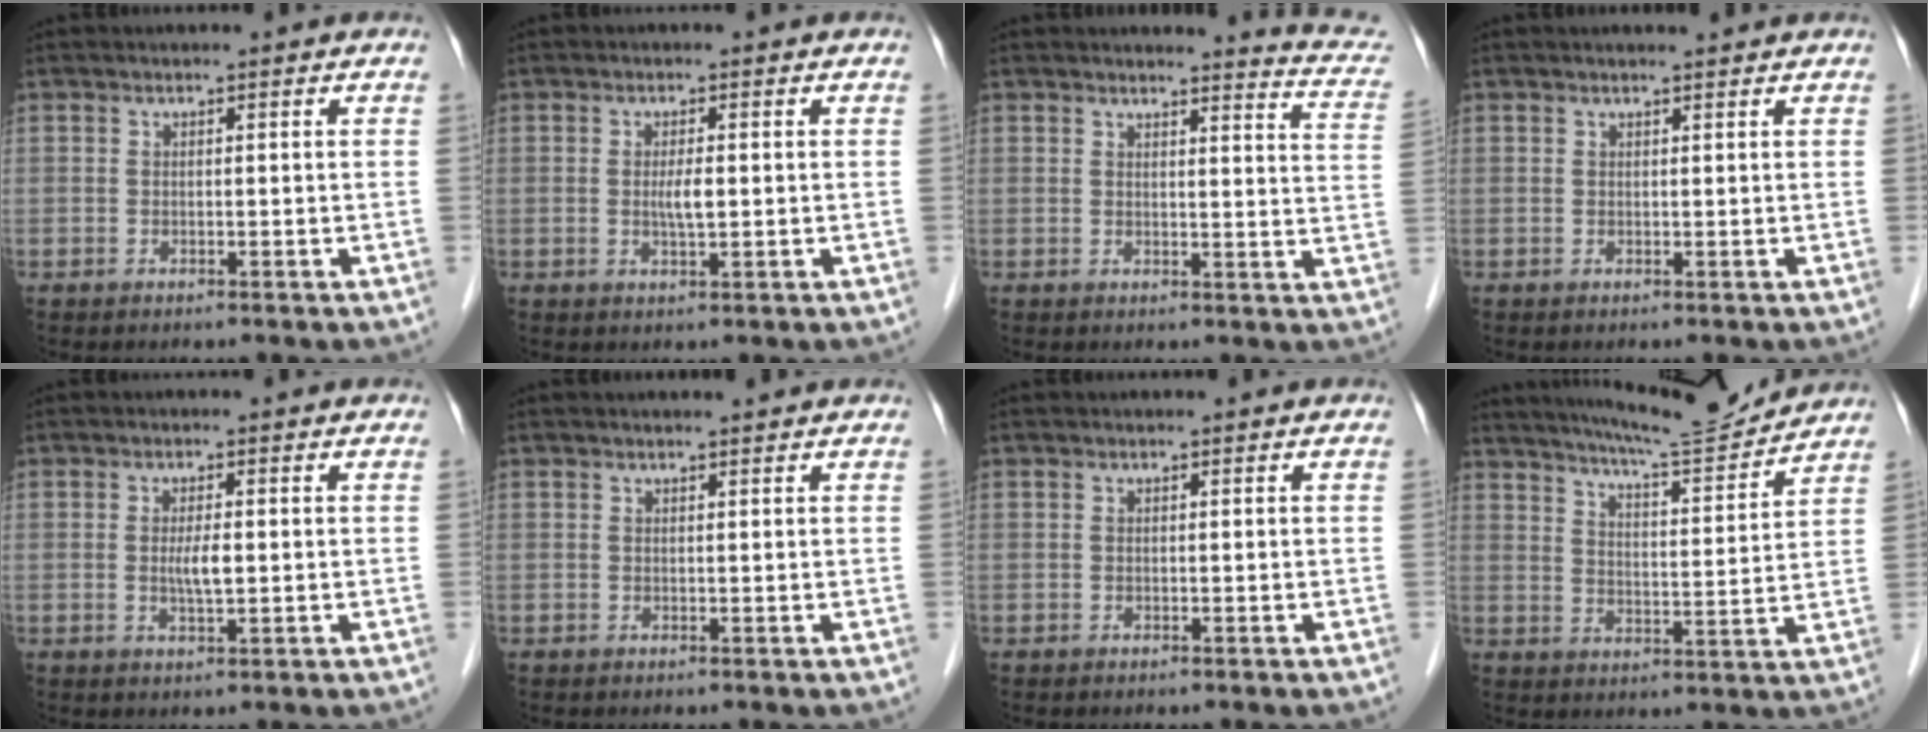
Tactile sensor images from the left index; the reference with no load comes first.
{"total": 2.4, "force": [0.0, 0.4, 2.4], "torque": [-0.047, -0.003, 0.000]}
{"total": 7.8, "force": [7.6, 0.4, 1.6], "torque": [-0.009, -0.053, 0.056]}
{"total": 1.6, "force": [1.6, 0.0, 0.5], "torque": [-0.009, 0.006, 0.023]}
{"total": 2.8, "force": [-0.1, 0.5, 2.7], "torque": [-0.053, -0.004, 0.000]}
{"total": 1.5, "force": [1.4, 0.0, 0.5], "torque": [-0.008, 0.007, 0.021]}
{"total": 0.0}
{"total": 12.4, "force": [11.8, 0.1, 3.9], "torque": [-0.065, -0.004, 0.170]}